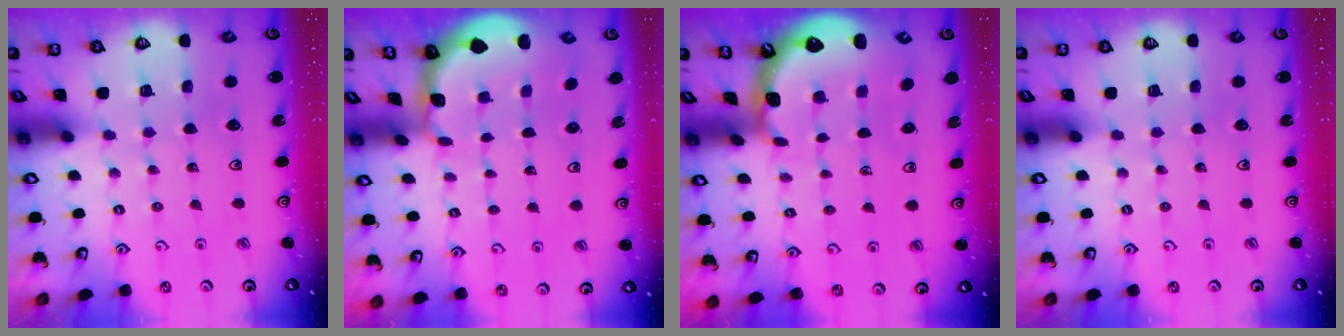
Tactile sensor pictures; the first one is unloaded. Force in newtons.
{"total": 1.1, "press": 1.1, "slide": 0.1}
{"total": 1.0, "press": 1.0, "slide": 0.2}
{"total": 0.0}